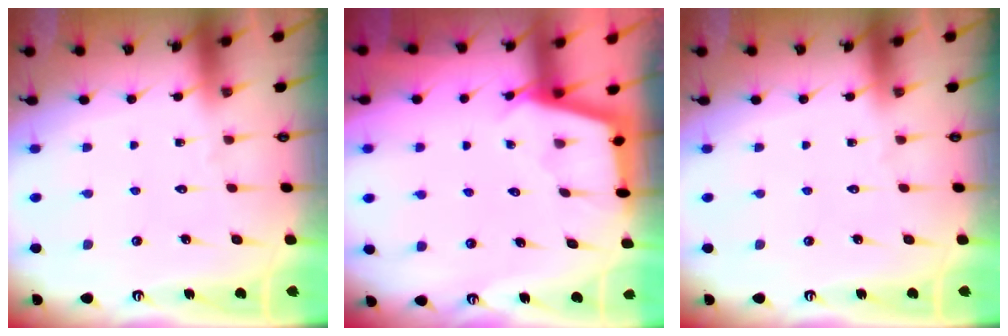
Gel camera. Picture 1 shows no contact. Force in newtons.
{"total": 2.3, "press": 2.3, "slide": 0.1}
{"total": 0.0}